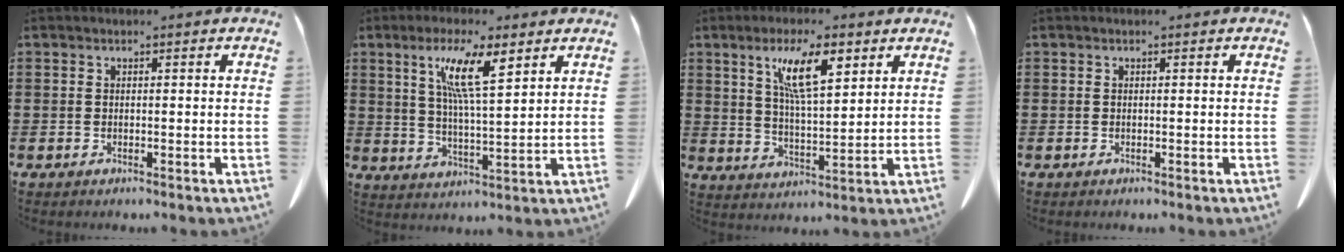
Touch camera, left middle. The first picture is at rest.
{"total": 9.0, "force": [5.3, 1.4, 7.2], "torque": [-0.145, -0.011, 0.088]}
{"total": 9.6, "force": [5.3, 2.7, 7.5], "torque": [-0.149, -0.002, 0.091]}
{"total": 0.0}